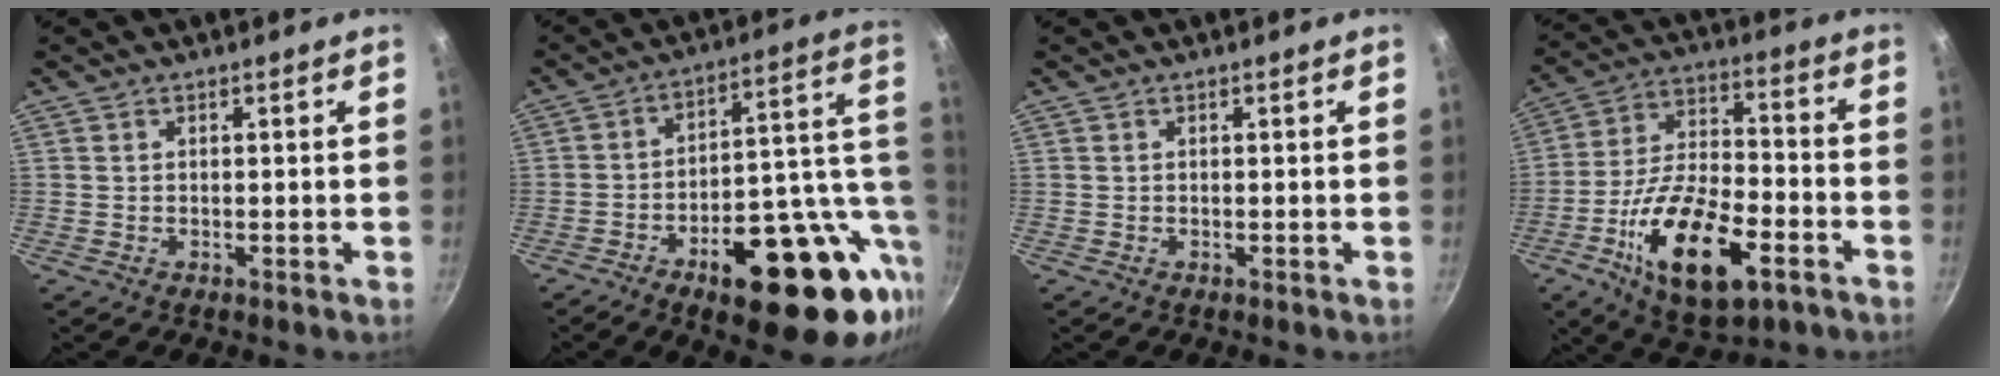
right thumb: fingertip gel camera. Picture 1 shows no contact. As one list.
[{"total": 24.6, "force": [-7.9, 11.3, 20.4], "torque": [-0.227, 0.036, -0.100]}, {"total": 0.0}, {"total": 20.4, "force": [-8.7, 9.1, 16.1], "torque": [-0.280, 0.029, -0.153]}]